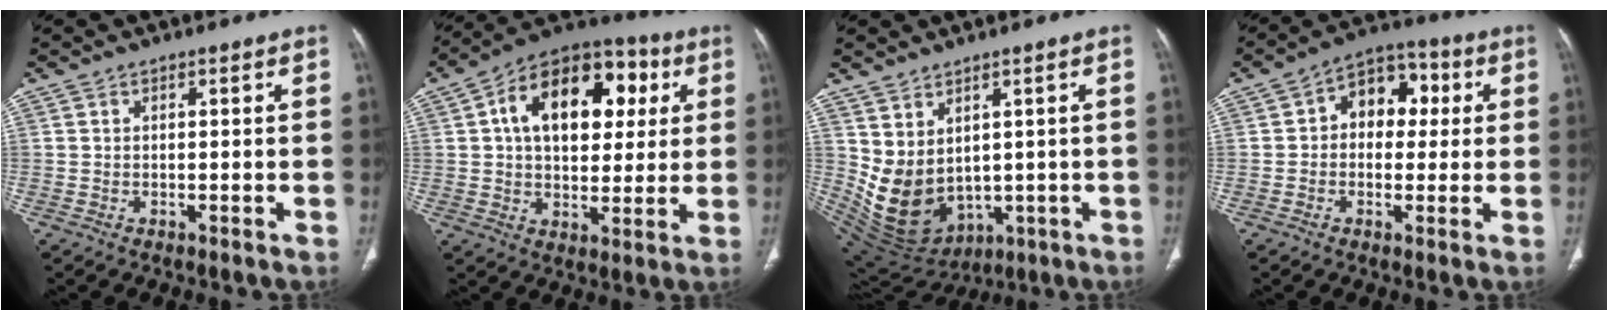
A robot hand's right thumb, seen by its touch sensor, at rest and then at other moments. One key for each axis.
{"total": 20.1, "fx": 5.0, "fy": 12.6, "fz": 14.9, "tx": -0.192, "ty": 0.018, "tz": 0.069}
{"total": 12.3, "fx": 0.9, "fy": 8.8, "fz": 8.6, "tx": -0.143, "ty": -0.018, "tz": 0.061}
{"total": 10.1, "fx": 1.8, "fy": 7.3, "fz": 6.7, "tx": -0.054, "ty": 0.023, "tz": 0.016}